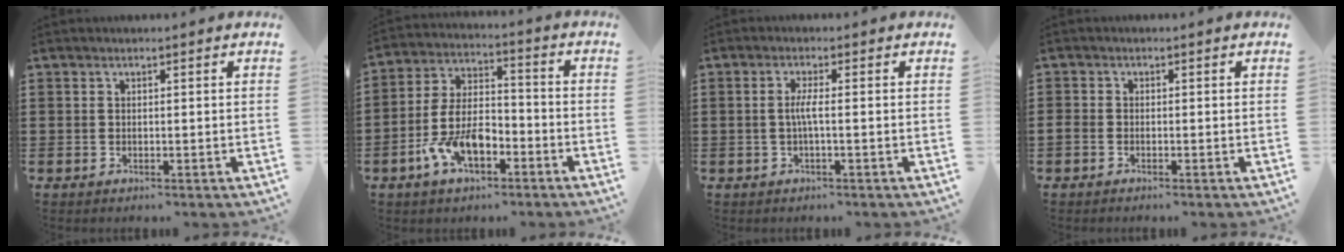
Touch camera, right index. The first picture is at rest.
{"total": 9.4, "force": [-4.2, 4.8, 6.9], "torque": [-0.153, 0.010, -0.081]}
{"total": 2.8, "force": [-0.6, 0.2, 2.7], "torque": [-0.065, -0.007, -0.017]}
{"total": 1.0, "force": [-0.8, 0.6, 0.3], "torque": [-0.008, 0.002, -0.017]}